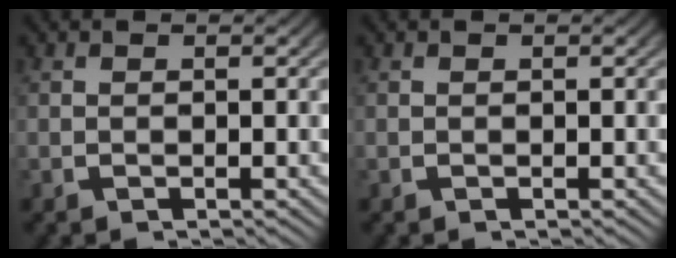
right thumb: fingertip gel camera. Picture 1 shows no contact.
{"total": 0.0}